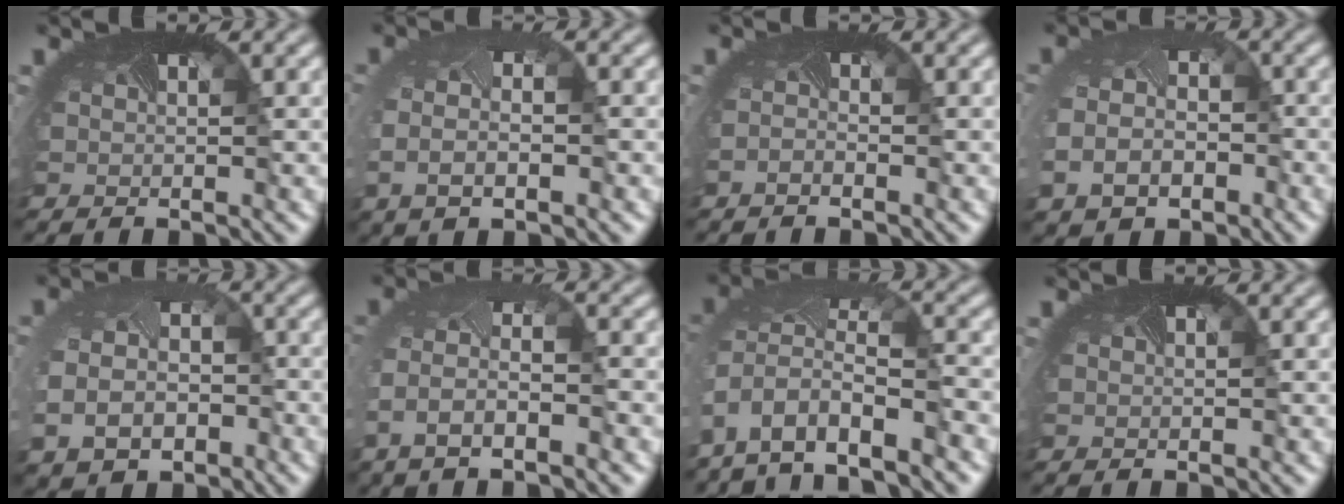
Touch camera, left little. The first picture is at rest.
{"total": 3.7, "force": [-0.5, 2.0, 3.2], "torque": [-0.081, -0.007, -0.009]}
{"total": 0.7, "force": [-0.7, -0.2, 0.0], "torque": [-0.013, -0.006, -0.017]}
{"total": 5.3, "force": [-1.9, 4.1, 2.7], "torque": [-0.071, -0.036, -0.020]}
{"total": 6.6, "force": [-2.3, 5.1, 3.5], "torque": [-0.084, -0.038, -0.020]}
{"total": 4.6, "force": [-1.9, 2.0, 3.7], "torque": [-0.099, -0.007, -0.040]}
{"total": 7.4, "force": [-5.3, 3.3, 4.1], "torque": [-0.099, -0.021, -0.085]}
{"total": 0.0}